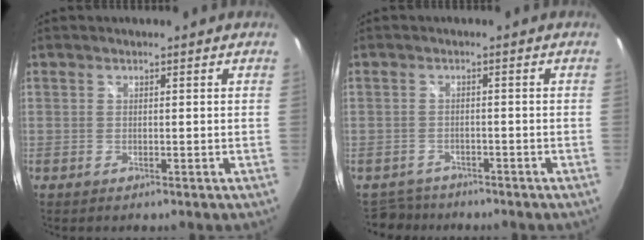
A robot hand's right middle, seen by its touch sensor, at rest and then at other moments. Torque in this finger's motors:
{"motor_torque": [-0.41, 0.05, -0.09, -0.03]}